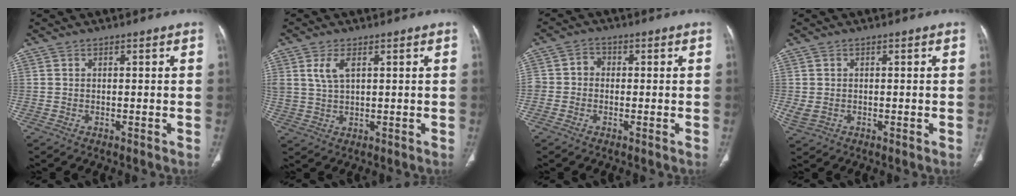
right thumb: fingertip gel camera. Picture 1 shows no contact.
{"total": 4.5, "force": [1.8, 2.3, 3.4], "torque": [-0.072, -0.004, 0.043]}
{"total": 3.4, "force": [-0.4, 3.1, 1.4], "torque": [-0.008, 0.015, -0.014]}
{"total": 2.7, "force": [-0.2, 2.0, 1.8], "torque": [-0.049, 0.002, 0.003]}